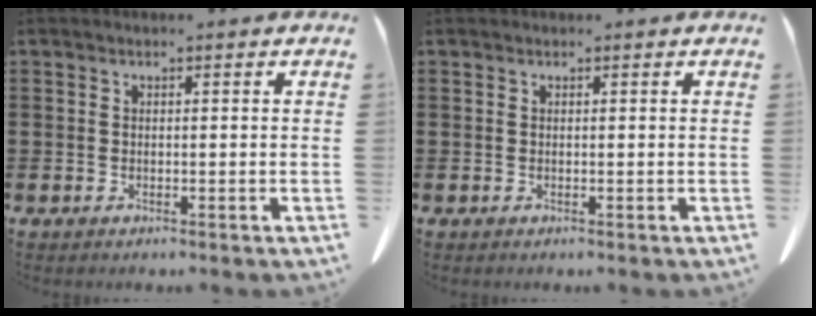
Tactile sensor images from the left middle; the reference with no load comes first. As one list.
[{"total": 0.0}]